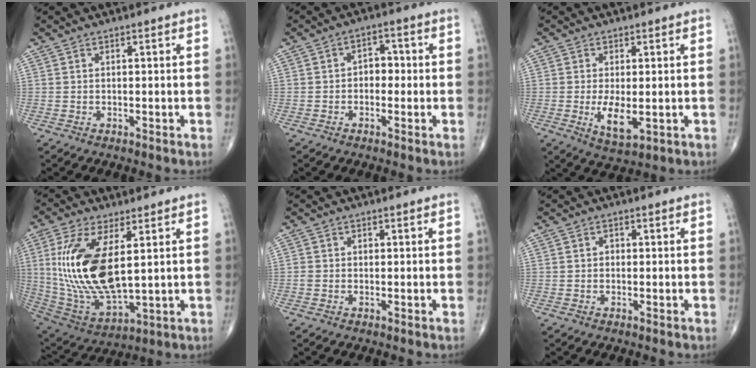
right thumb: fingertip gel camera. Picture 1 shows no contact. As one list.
[{"total": 3.7, "force": [-0.4, 2.6, 2.6], "torque": [-0.014, 0.017, -0.015]}, {"total": 5.7, "force": [-0.7, 2.3, 5.2], "torque": [-0.089, -0.015, -0.006]}, {"total": 19.5, "force": [3.4, 8.5, 17.2], "torque": [-0.354, -0.025, 0.078]}, {"total": 1.2, "force": [-0.1, 1.1, 0.6], "torque": [-0.005, 0.005, -0.002]}, {"total": 1.0, "force": [-0.1, 0.8, 0.5], "torque": [-0.002, 0.004, -0.005]}]